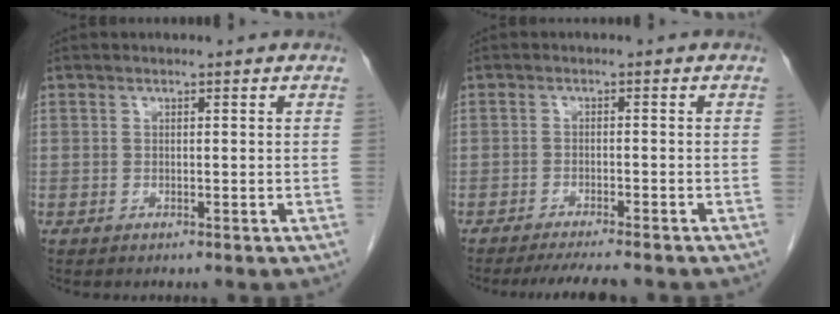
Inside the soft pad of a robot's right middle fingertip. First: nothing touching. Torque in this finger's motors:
{"motor_torque": [-0.04, -0.10, 0.02, 0.01]}